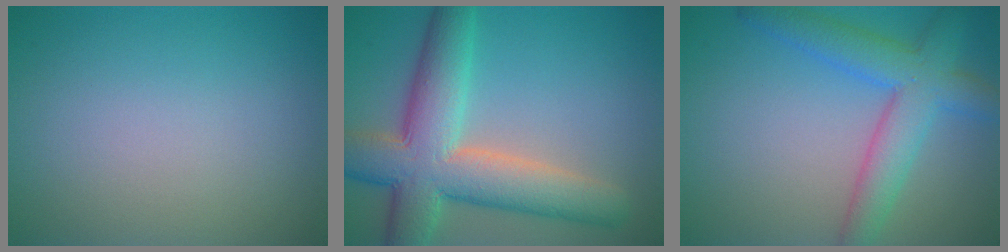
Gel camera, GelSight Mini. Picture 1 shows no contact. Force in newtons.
{"total": 9.9, "press": 9.9, "slide": 0.6}
{"total": 5.7, "press": 5.7, "slide": 0.2}